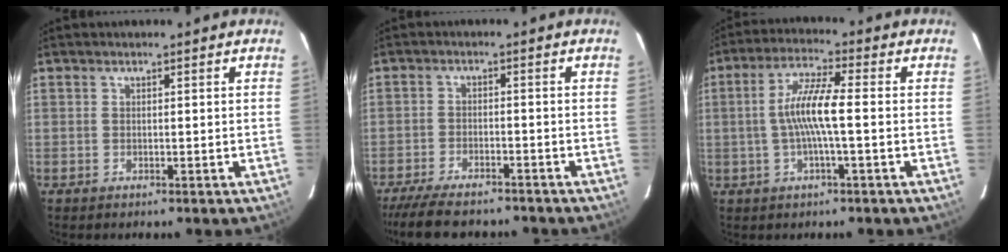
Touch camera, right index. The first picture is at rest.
{"total": 12.3, "force": [-10.5, 3.4, 5.4], "torque": [-0.125, -0.025, -0.168]}
{"total": 8.1, "force": [-0.8, 0.5, 8.1], "torque": [-0.163, 0.008, -0.016]}